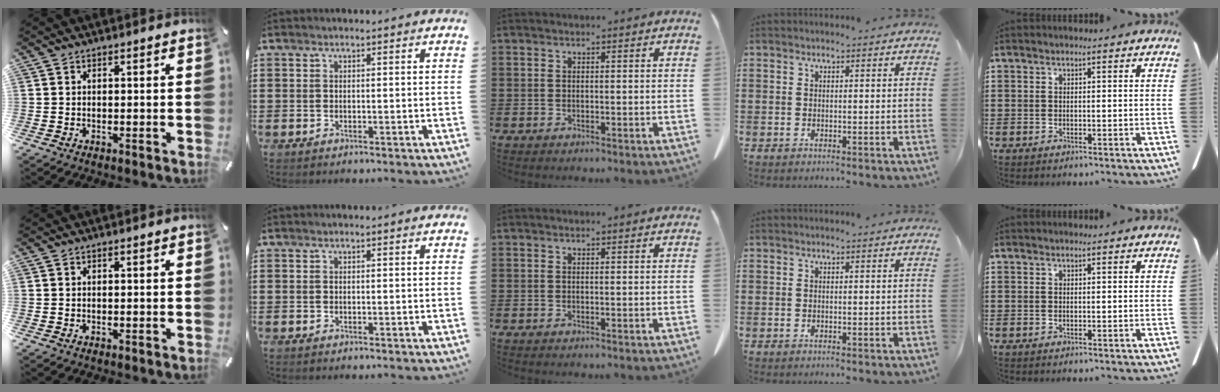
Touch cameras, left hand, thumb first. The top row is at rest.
{}